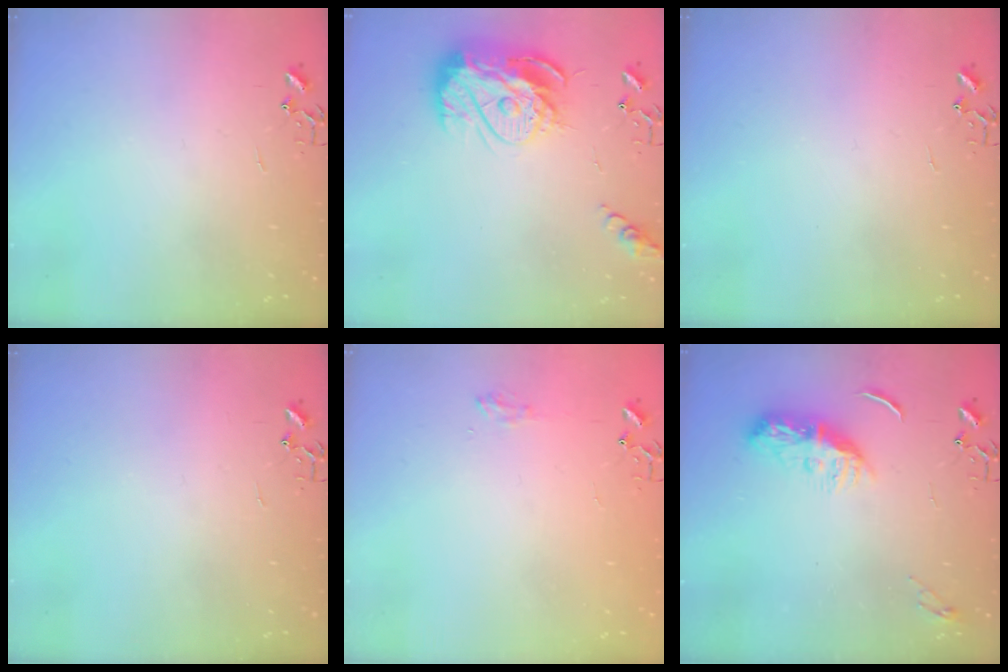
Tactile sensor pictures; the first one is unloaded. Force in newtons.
{"total": 17.4, "press": 17.3, "slide": 1.8}
{"total": 0.0}
{"total": 0.0}
{"total": 8.1, "press": 8.0, "slide": 0.9}
{"total": 10.1, "press": 10.1, "slide": 0.1}